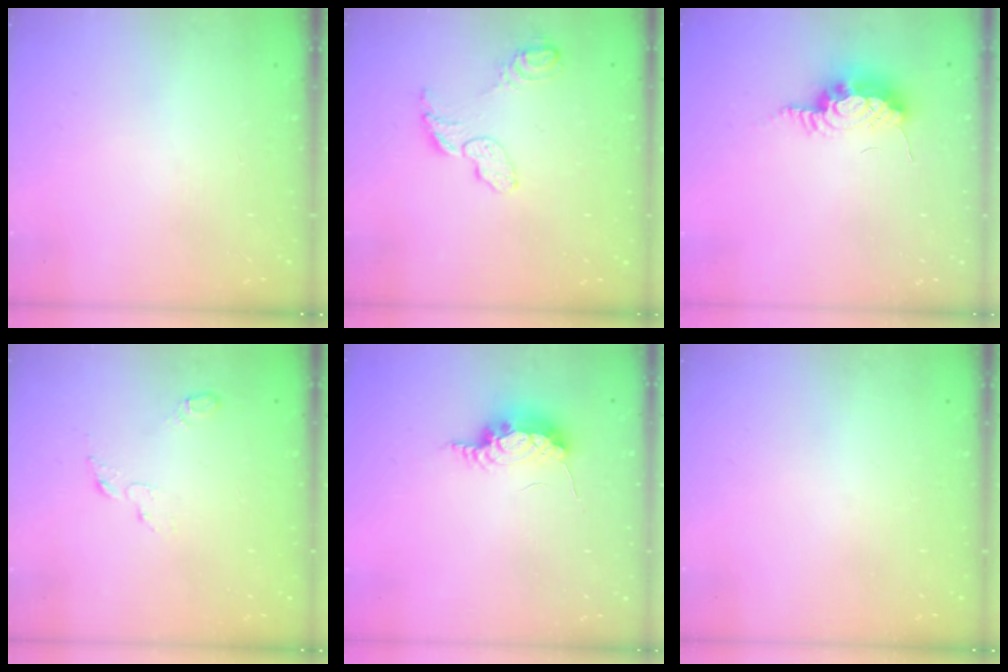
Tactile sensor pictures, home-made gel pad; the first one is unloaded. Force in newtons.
{"total": 8.8, "press": 8.7, "slide": 0.7}
{"total": 9.6, "press": 9.1, "slide": 3.1}
{"total": 3.7, "press": 3.6, "slide": 0.4}
{"total": 9.2, "press": 8.2, "slide": 4.1}
{"total": 0.0}